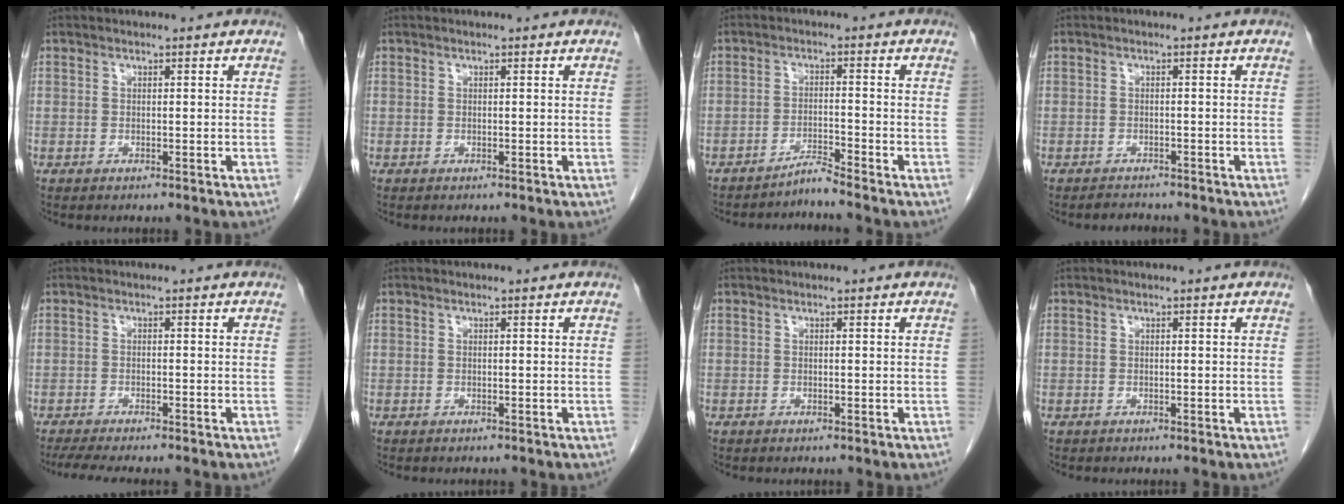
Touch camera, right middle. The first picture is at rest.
{"total": 0.0}
{"total": 2.7, "force": [-2.5, -0.9, 0.3], "torque": [0.000, -0.012, -0.047]}
{"total": 1.5, "force": [-1.5, 0.3, -0.2], "torque": [-0.005, -0.007, -0.021]}
{"total": 7.4, "force": [-6.3, 0.7, 3.9], "torque": [-0.057, -0.015, -0.096]}
{"total": 0.5, "force": [-0.5, 0.1, 0.2], "torque": [-0.002, 0.000, -0.006]}
{"total": 0.0}
{"total": 0.0}